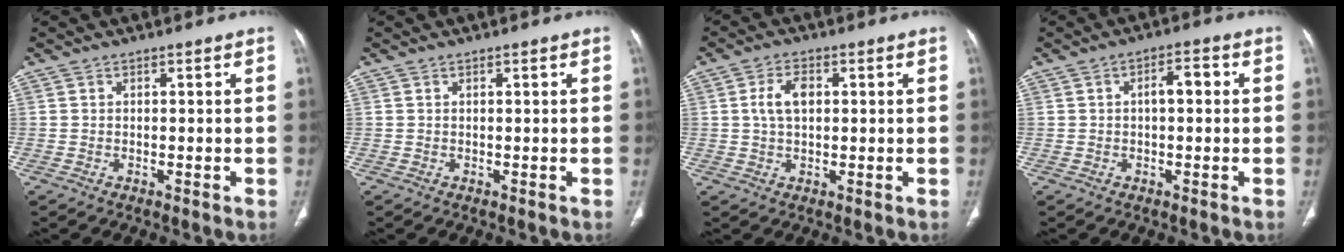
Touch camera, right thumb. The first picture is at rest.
{"total": 0.0}
{"total": 4.9, "force": [0.8, 2.9, 3.9], "torque": [-0.080, 0.009, 0.014]}
{"total": 3.8, "force": [0.2, 1.8, 3.3], "torque": [-0.050, 0.014, -0.001]}